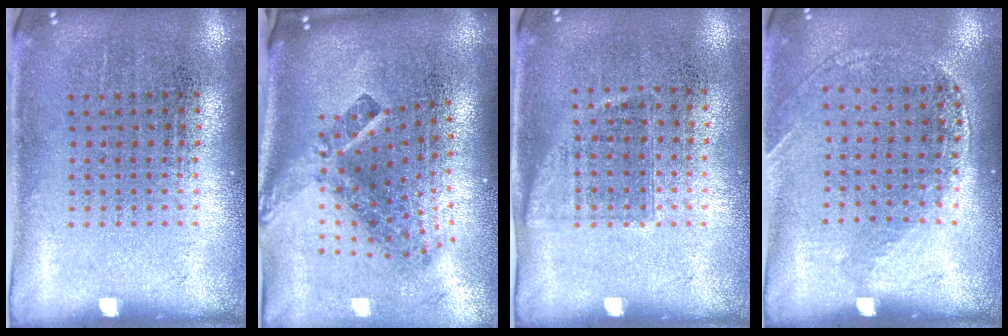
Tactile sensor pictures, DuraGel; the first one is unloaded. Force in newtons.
{"total": 2.8, "press": 1.7, "slide": 2.2}
{"total": 0.9, "press": 0.8, "slide": 0.5}
{"total": 1.2, "press": 1.1, "slide": 0.5}